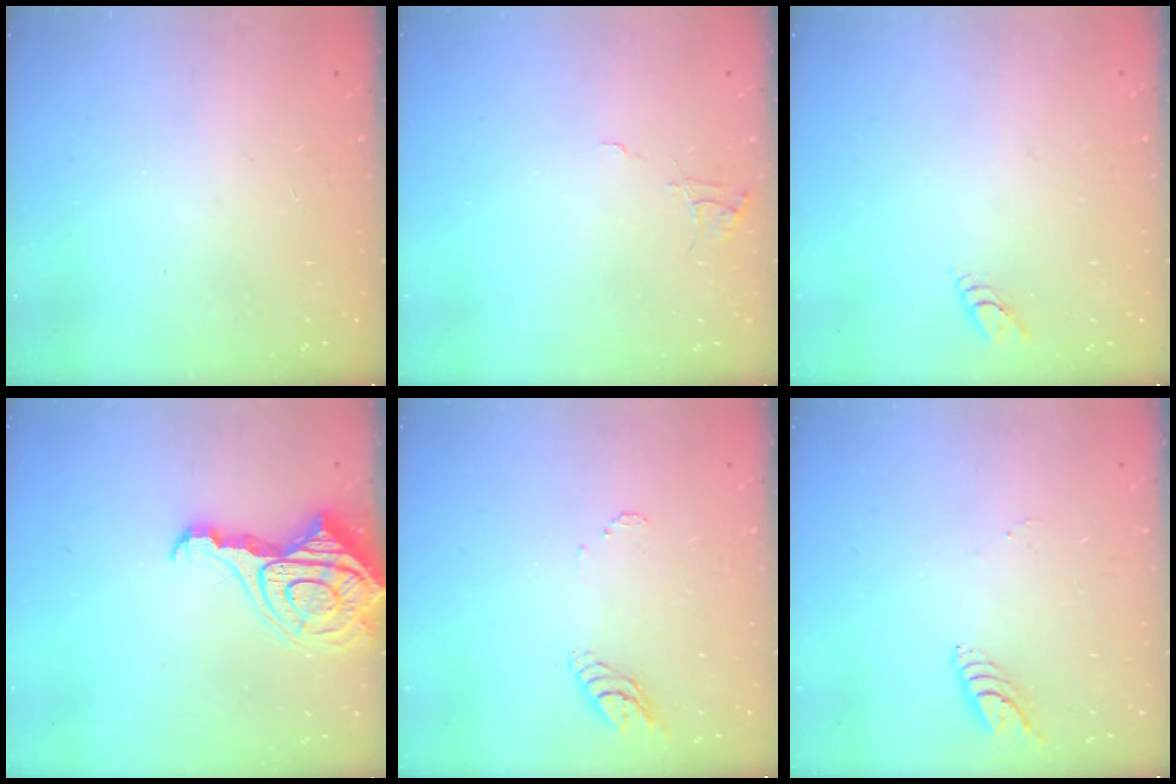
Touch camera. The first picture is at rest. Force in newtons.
{"total": 4.2, "press": 4.1, "slide": 0.4}
{"total": 2.7, "press": 2.7, "slide": 0.3}
{"total": 14.1, "press": 14.0, "slide": 1.4}
{"total": 5.8, "press": 5.8, "slide": 0.3}
{"total": 6.0, "press": 6.0, "slide": 0.4}